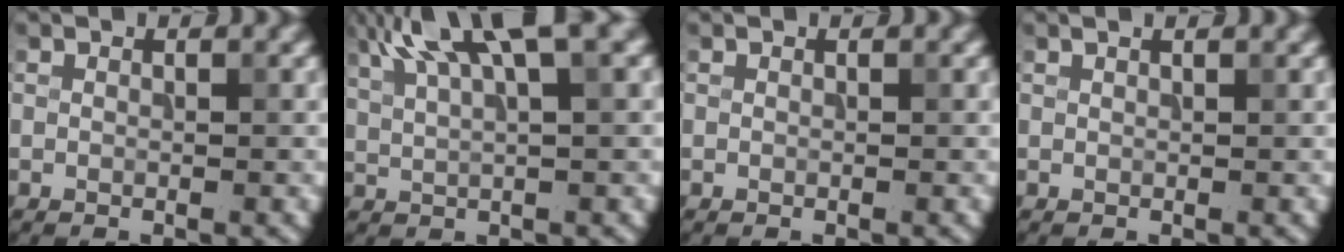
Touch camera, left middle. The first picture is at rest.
{"total": 8.9, "force": [4.9, 2.3, 7.0], "torque": [-0.119, 0.024, 0.085]}
{"total": 0.0}
{"total": 1.2, "force": [0.8, 0.4, 0.7], "torque": [-0.005, -0.002, 0.005]}